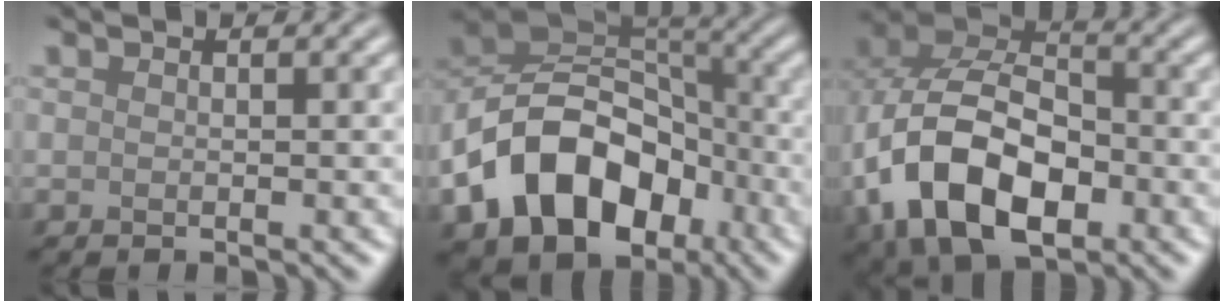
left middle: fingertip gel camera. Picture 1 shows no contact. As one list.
[{"total": 12.8, "force": [-4.7, 8.8, 8.0], "torque": [-0.154, 0.001, -0.089]}, {"total": 13.4, "force": [-4.2, 8.6, 9.4], "torque": [-0.195, -0.019, -0.081]}]